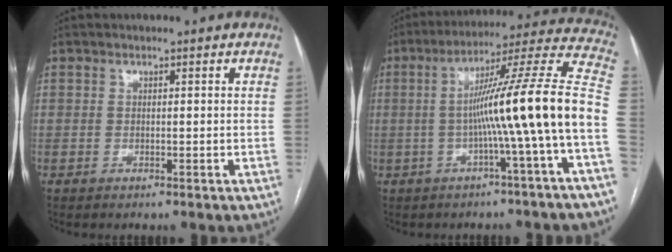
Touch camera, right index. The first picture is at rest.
{"total": 16.3, "force": [-3.1, -2.4, 15.9], "torque": [-0.226, 0.026, -0.058]}